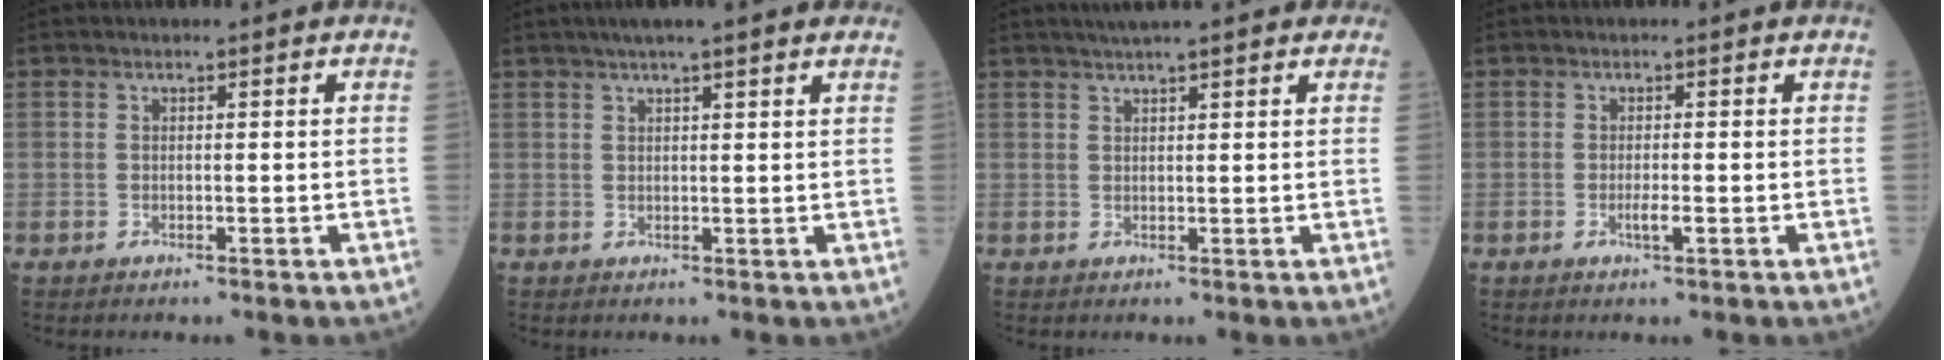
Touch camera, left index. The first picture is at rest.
{"total": 10.9, "force": [8.8, 1.3, 6.3], "torque": [-0.085, 0.034, 0.107]}
{"total": 8.7, "force": [6.9, 1.5, 5.1], "torque": [-0.069, 0.032, 0.086]}
{"total": 1.6, "force": [-0.6, 0.1, 1.5], "torque": [-0.032, -0.002, -0.009]}